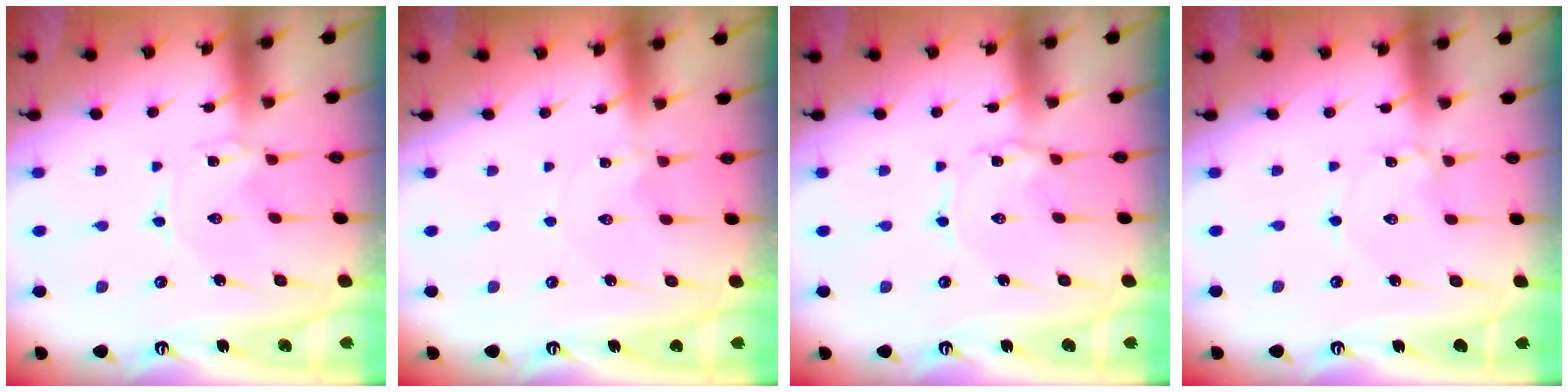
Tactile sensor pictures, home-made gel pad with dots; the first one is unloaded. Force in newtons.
{"total": 1.0, "press": 1.0, "slide": 0.3}
{"total": 1.9, "press": 1.9, "slide": 0.3}
{"total": 1.1, "press": 1.1, "slide": 0.1}